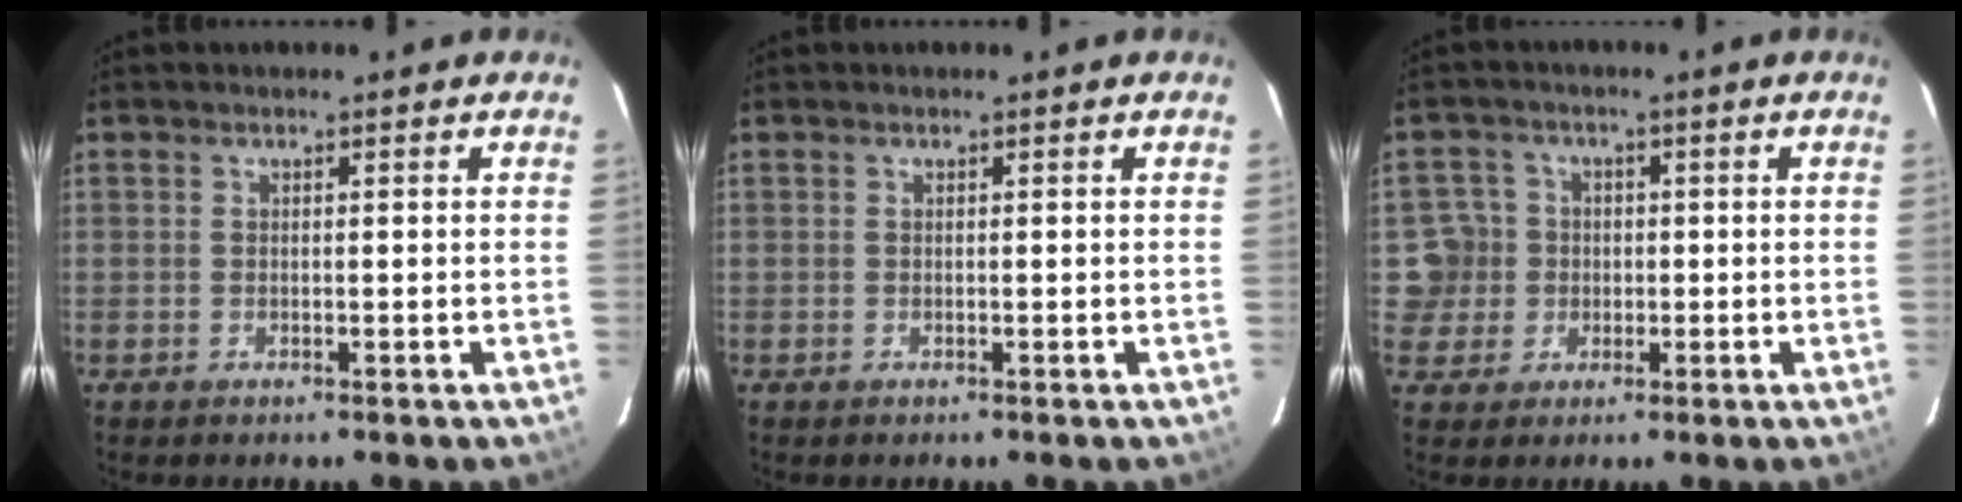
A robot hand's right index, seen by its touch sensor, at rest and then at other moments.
{"total": 0.0}
{"total": 5.7, "force": [-0.3, 5.7, 0.5], "torque": [-0.007, 0.013, -0.006]}